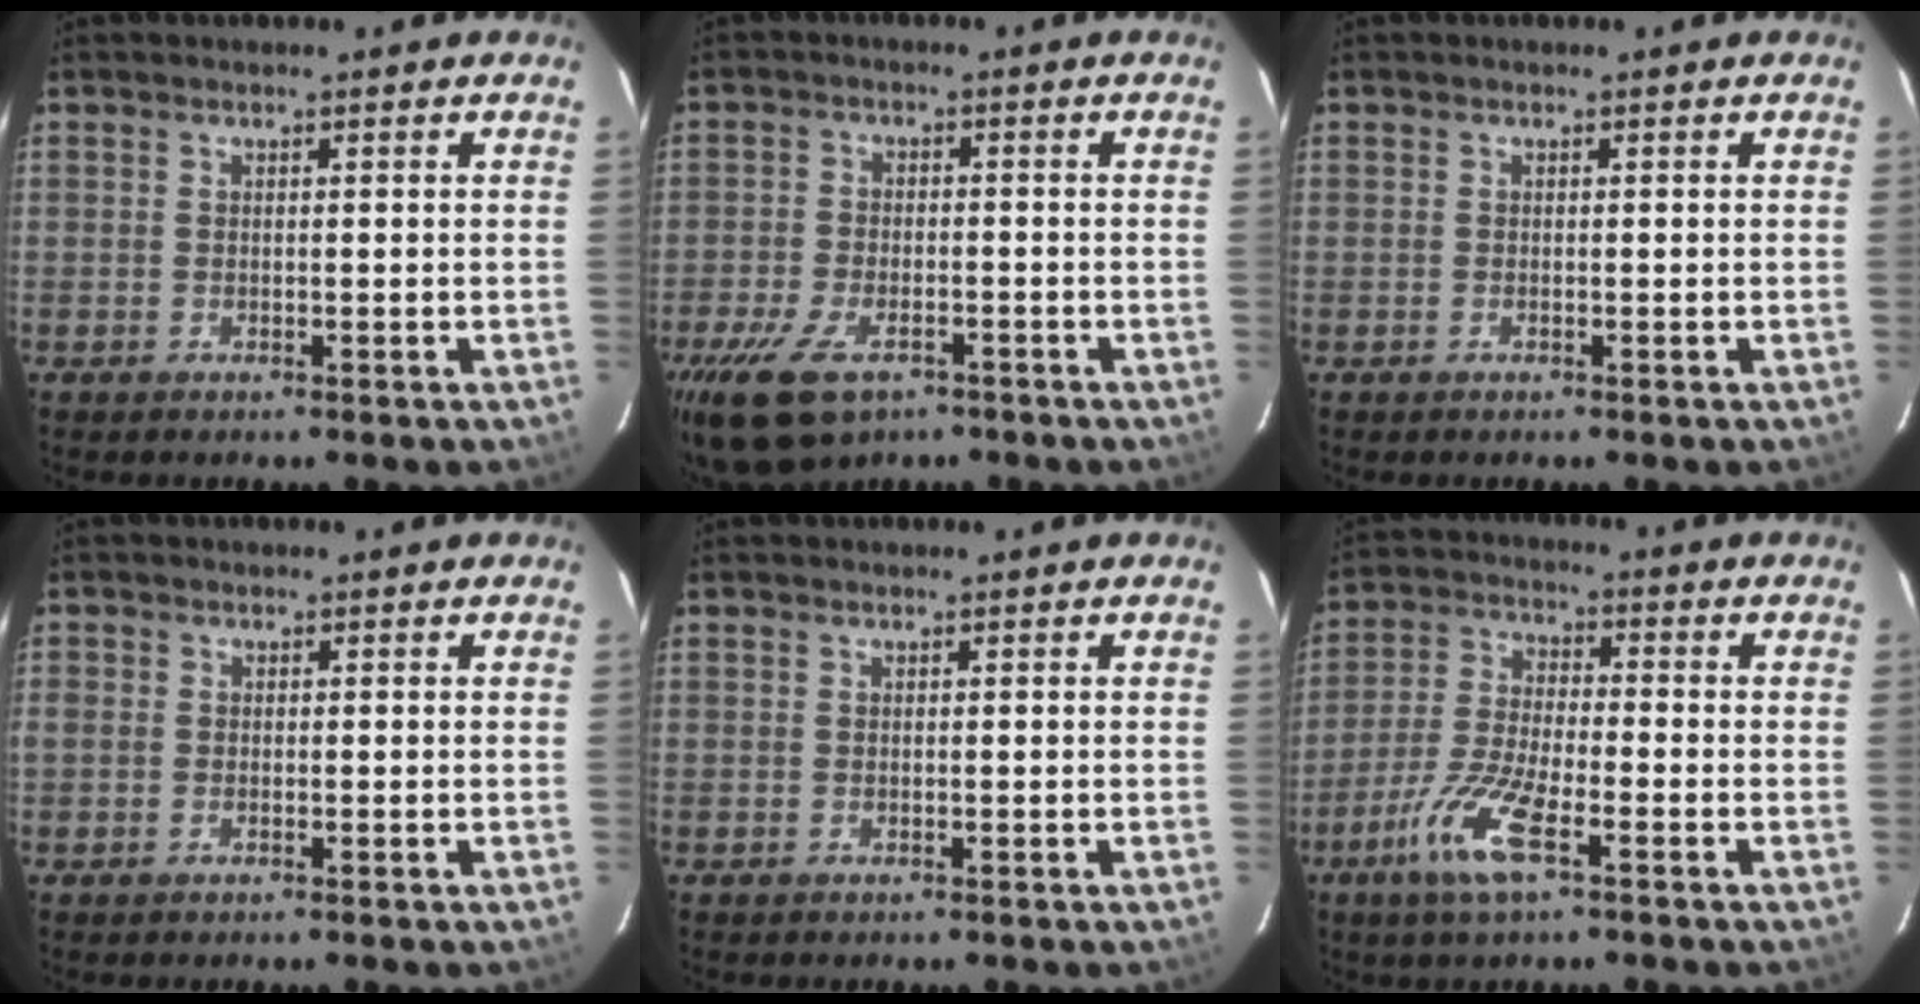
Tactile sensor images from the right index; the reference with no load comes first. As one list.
[{"total": 11.3, "force": [-7.1, 5.8, 6.8], "torque": [-0.160, -0.023, -0.122]}, {"total": 0.0}, {"total": 1.3, "force": [-0.6, 0.9, 0.6], "torque": [-0.012, -0.001, -0.014]}, {"total": 0.0}, {"total": 10.1, "force": [-5.6, 2.4, 8.1], "torque": [-0.175, -0.007, -0.114]}]